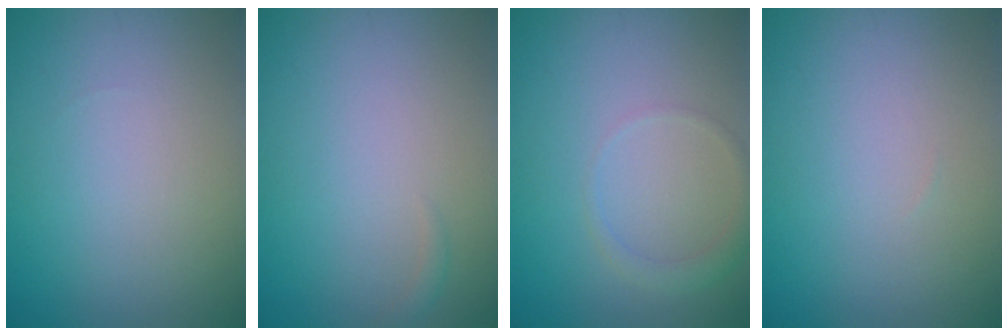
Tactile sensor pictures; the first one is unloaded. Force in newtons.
{"total": 0.5, "press": 0.5, "slide": 0.0}
{"total": 1.4, "press": 1.4, "slide": 0.0}
{"total": 0.0}